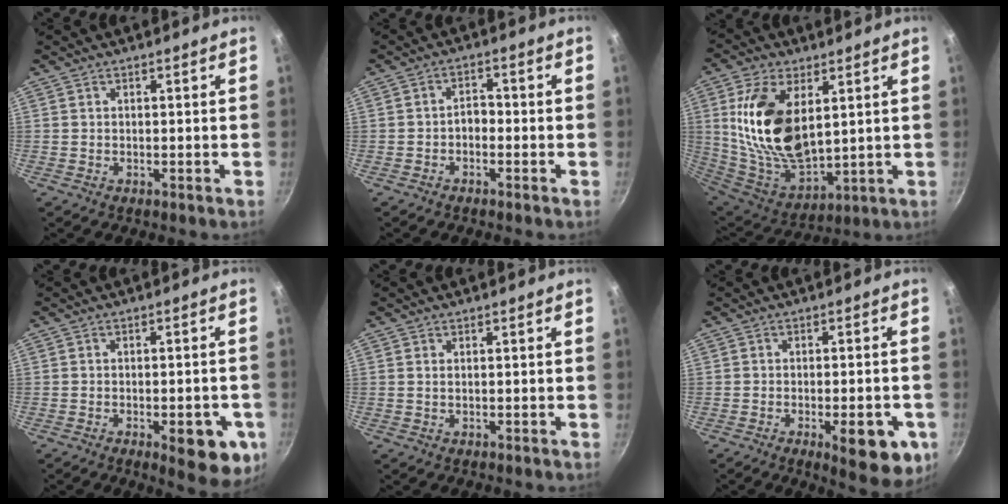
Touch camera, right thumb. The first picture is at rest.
{"total": 2.7, "force": [-1.0, 1.8, 1.7], "torque": [-0.015, 0.017, -0.025]}
{"total": 20.0, "force": [4.6, 10.6, 16.3], "torque": [-0.304, -0.026, 0.100]}
{"total": 9.8, "force": [-3.9, 3.7, 8.2], "torque": [-0.077, 0.007, -0.043]}
{"total": 0.6, "force": [0.2, 0.3, 0.4], "torque": [-0.011, -0.001, 0.004]}
{"total": 10.8, "force": [-4.3, 3.7, 9.1], "torque": [-0.101, 0.005, -0.051]}